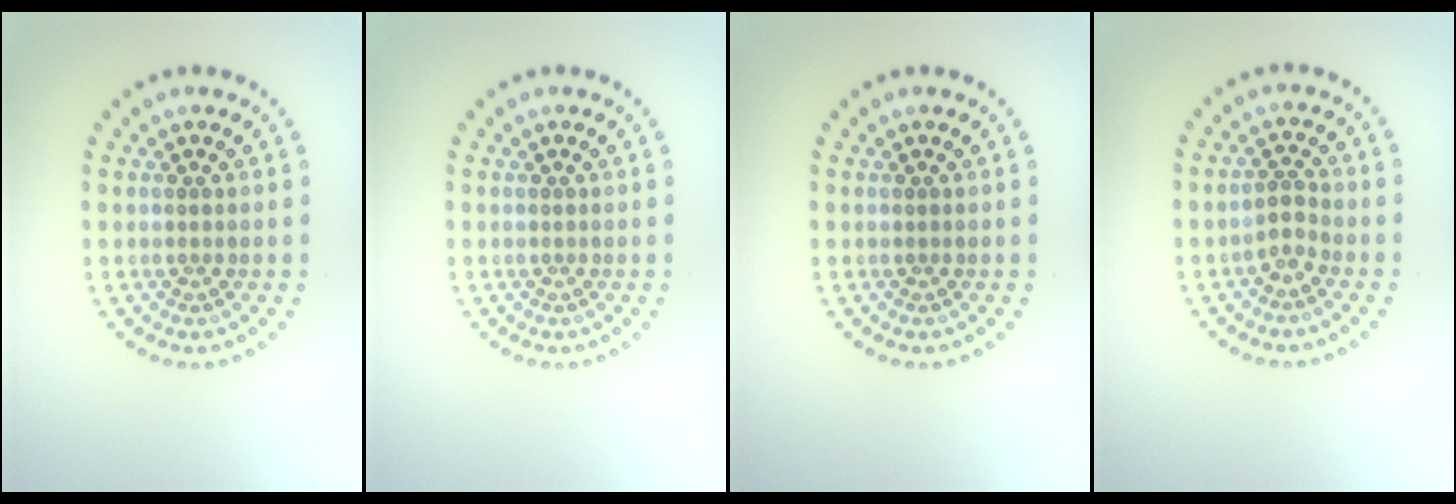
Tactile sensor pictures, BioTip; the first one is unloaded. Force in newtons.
{"total": 0.0}
{"total": 0.0}
{"total": 1.6, "press": 1.2, "slide": 1.1}